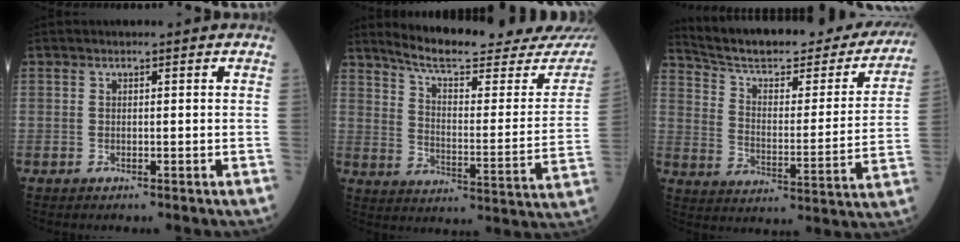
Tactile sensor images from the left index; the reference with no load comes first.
{"total": 22.8, "force": [21.1, 1.7, 8.5], "torque": [-0.123, -0.084, 0.274]}
{"total": 27.8, "force": [24.8, 6.1, 11.0], "torque": [-0.167, -0.046, 0.324]}